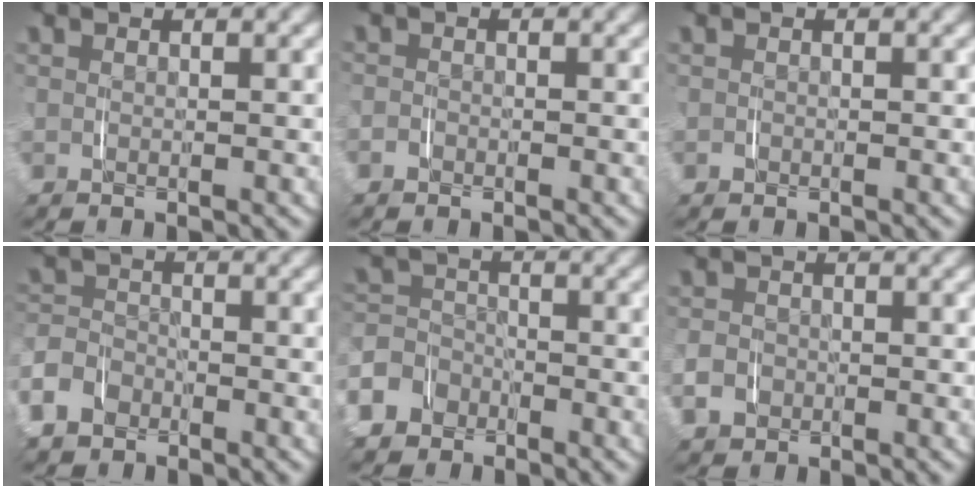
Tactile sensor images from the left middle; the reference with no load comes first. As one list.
[{"total": 0.7, "force": [-0.4, 0.6, 0.0], "torque": [-0.002, -0.002, -0.011]}, {"total": 0.0}, {"total": 4.3, "force": [-2.4, 3.3, 1.3], "torque": [-0.034, -0.006, -0.047]}, {"total": 6.9, "force": [-3.3, 5.8, 1.4], "torque": [-0.038, -0.015, -0.067]}, {"total": 3.0, "force": [-0.9, 2.6, 1.0], "torque": [-0.031, -0.009, -0.015]}]